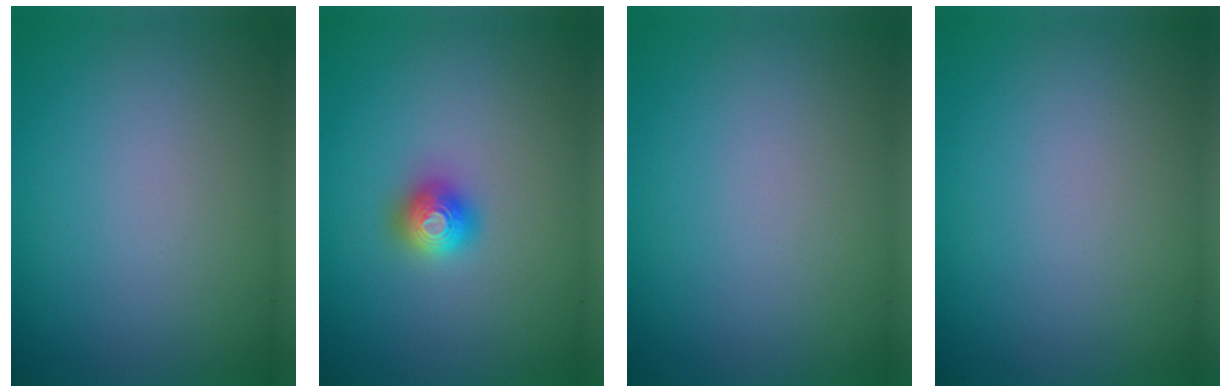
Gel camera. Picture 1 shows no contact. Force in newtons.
{"total": 1.6, "press": 1.6, "slide": 0.2}
{"total": 0.0}
{"total": 0.0}